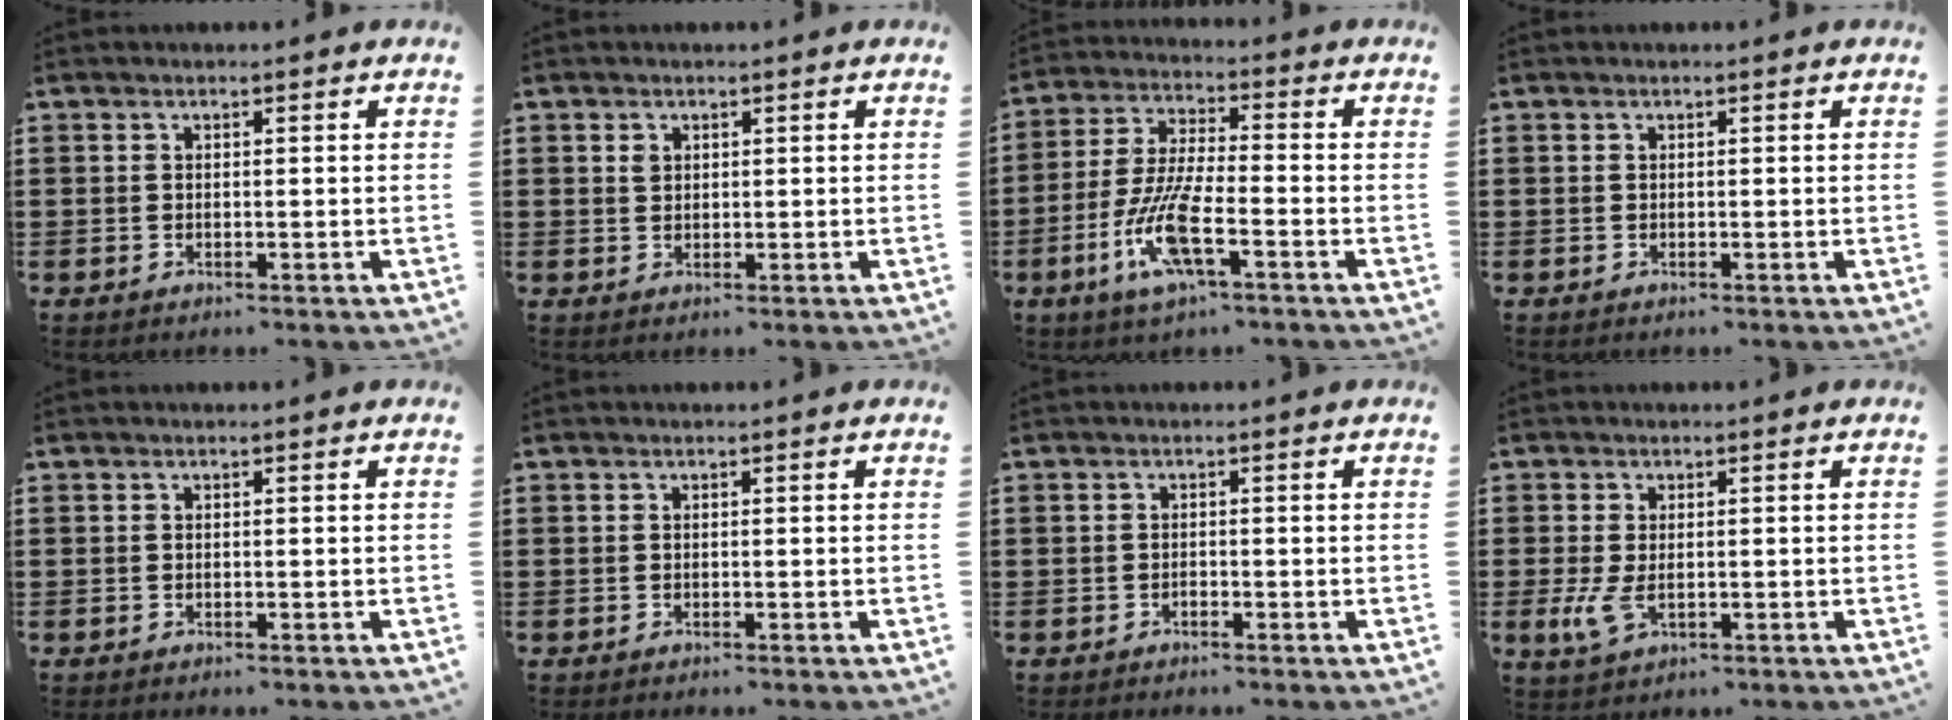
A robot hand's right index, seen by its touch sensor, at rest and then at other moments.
{"total": 1.3, "force": [0.6, 0.9, 0.6], "torque": [-0.014, 0.004, 0.011]}
{"total": 9.9, "force": [-4.3, 2.3, 8.6], "torque": [-0.199, -0.015, -0.085]}
{"total": 0.0}
{"total": 0.0}
{"total": 0.0}
{"total": 0.5, "force": [-0.4, 0.3, 0.3], "torque": [-0.006, -0.001, -0.008]}
{"total": 3.9, "force": [-0.4, 2.0, 3.3], "torque": [-0.080, -0.006, -0.010]}